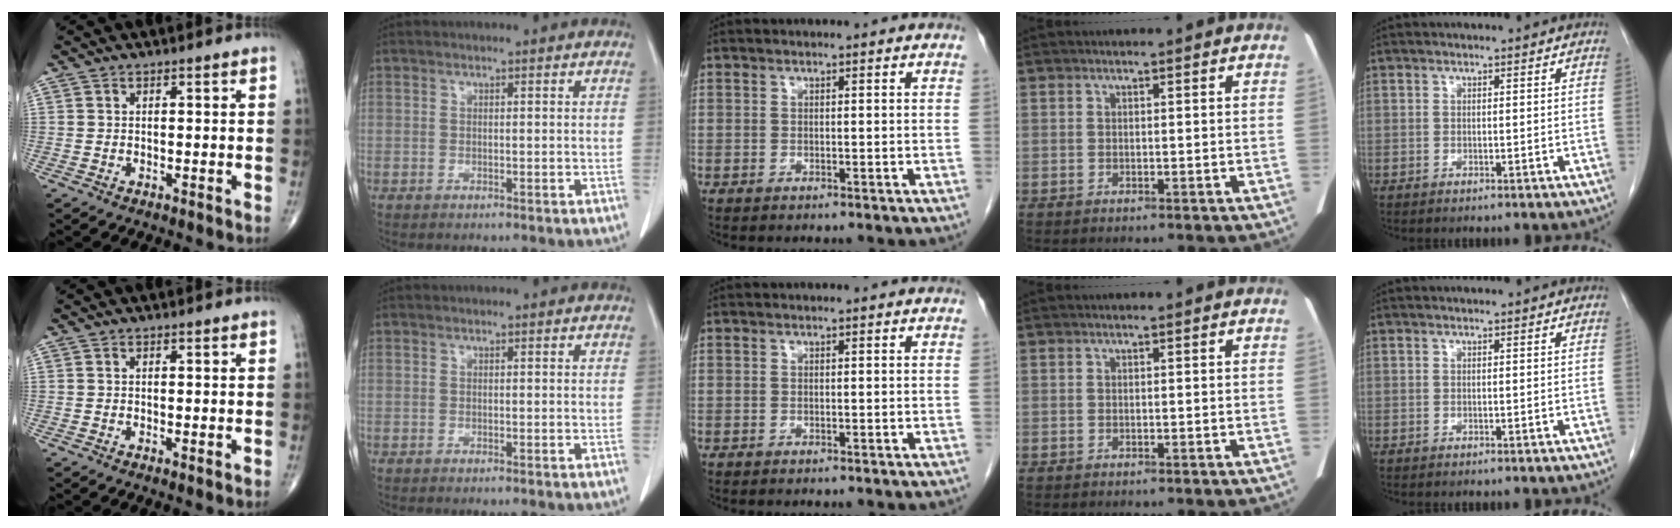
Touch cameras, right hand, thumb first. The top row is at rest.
{"thumb": {"total": 0.6, "force": [0.0, 0.1, 0.5], "torque": [-0.013, -0.004, -0.002]}}